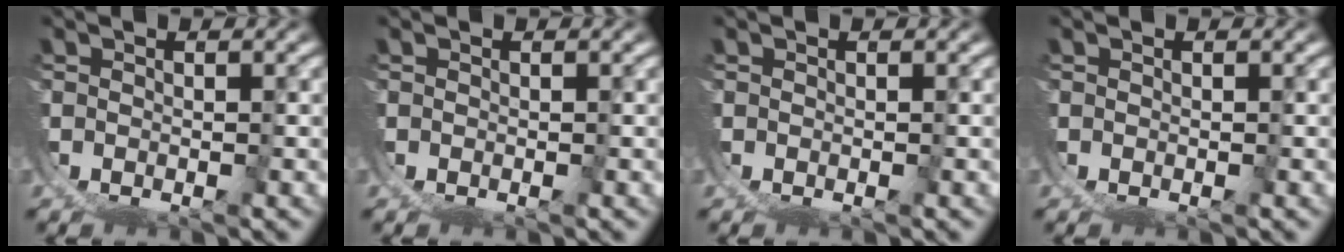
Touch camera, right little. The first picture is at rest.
{"total": 0.0}
{"total": 0.0}
{"total": 0.0}